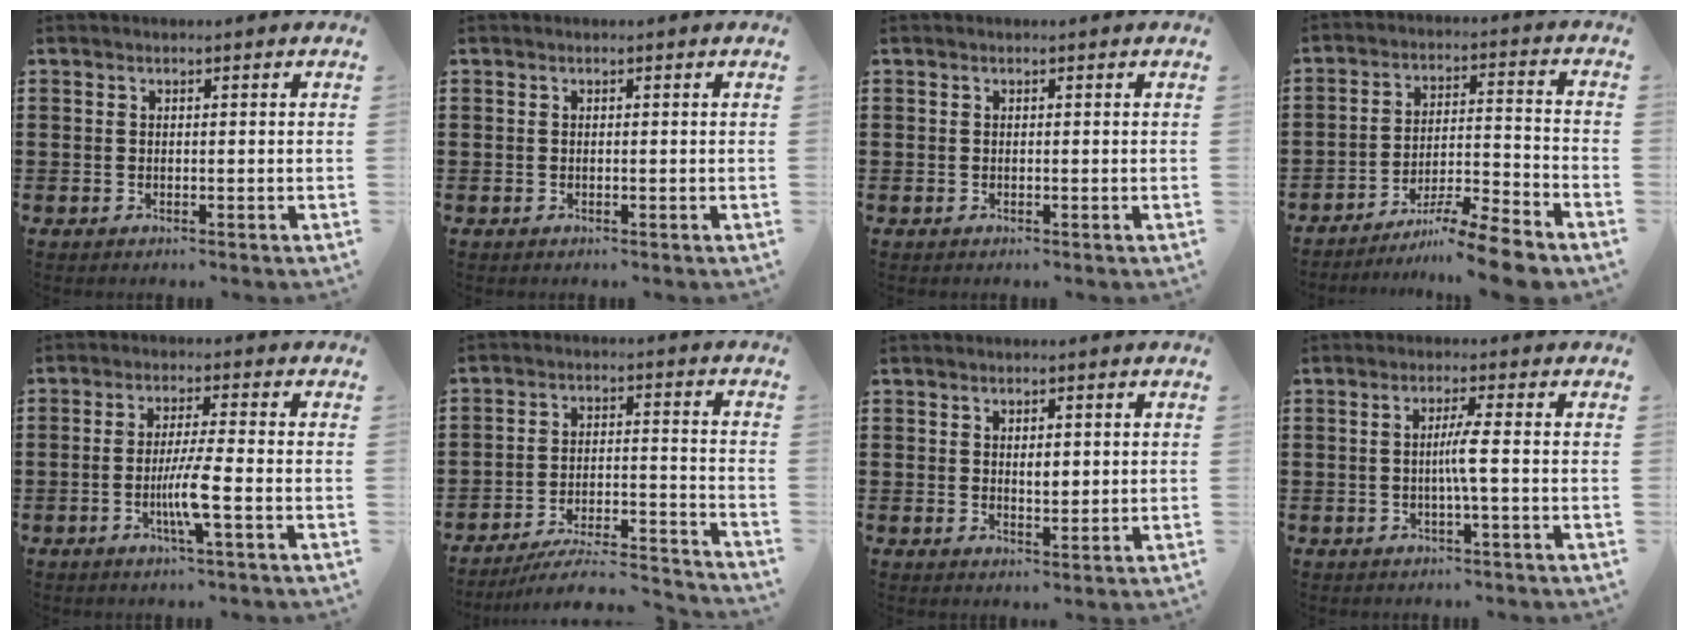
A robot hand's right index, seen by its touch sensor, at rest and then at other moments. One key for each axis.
{"total": 0.0}
{"total": 0.0}
{"total": 9.0, "fx": -7.8, "fy": 0.3, "fz": 4.5, "tx": -0.070, "ty": 0.017, "tz": -0.151}
{"total": 5.8, "fx": -1.9, "fy": -0.2, "fz": 5.4, "tx": -0.106, "ty": -0.016, "tz": -0.038}
{"total": 6.6, "fx": -6.0, "fy": 0.9, "fz": 2.5, "tx": -0.041, "ty": 0.002, "tz": -0.117}
{"total": 2.1, "fx": 0.5, "fy": 0.9, "fz": 1.8, "tx": -0.028, "ty": 0.003, "tz": 0.006}
{"total": 3.4, "fx": -0.4, "fy": -0.4, "fz": 3.4, "tx": -0.069, "ty": -0.010, "tz": -0.014}